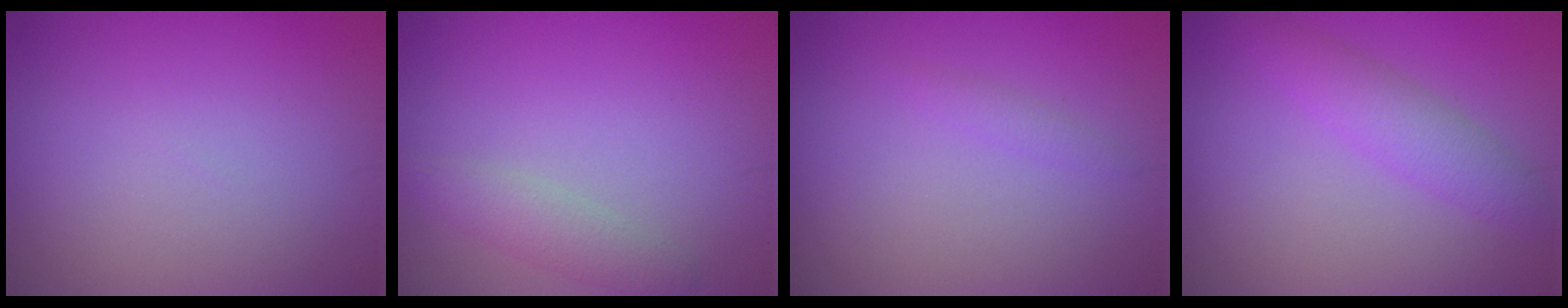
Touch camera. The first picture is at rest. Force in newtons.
{"total": 2.1, "press": 2.1, "slide": 0.1}
{"total": 0.8, "press": 0.8, "slide": 0.1}
{"total": 2.9, "press": 2.9, "slide": 0.1}